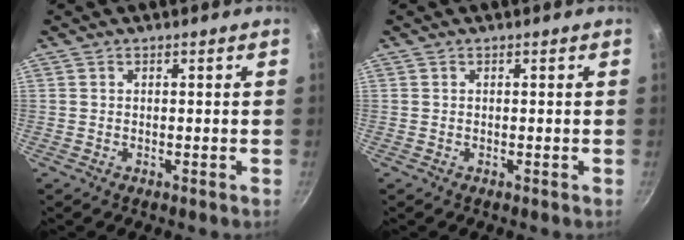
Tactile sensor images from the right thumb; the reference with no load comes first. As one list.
[{"total": 0.0}]